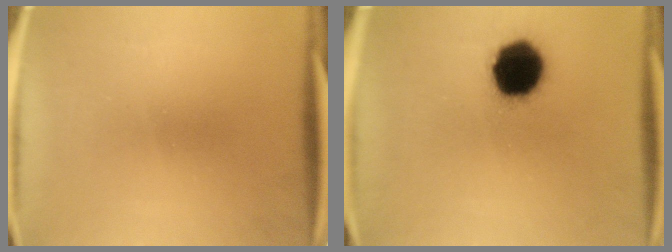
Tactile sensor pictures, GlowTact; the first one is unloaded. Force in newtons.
{"total": 16.0}